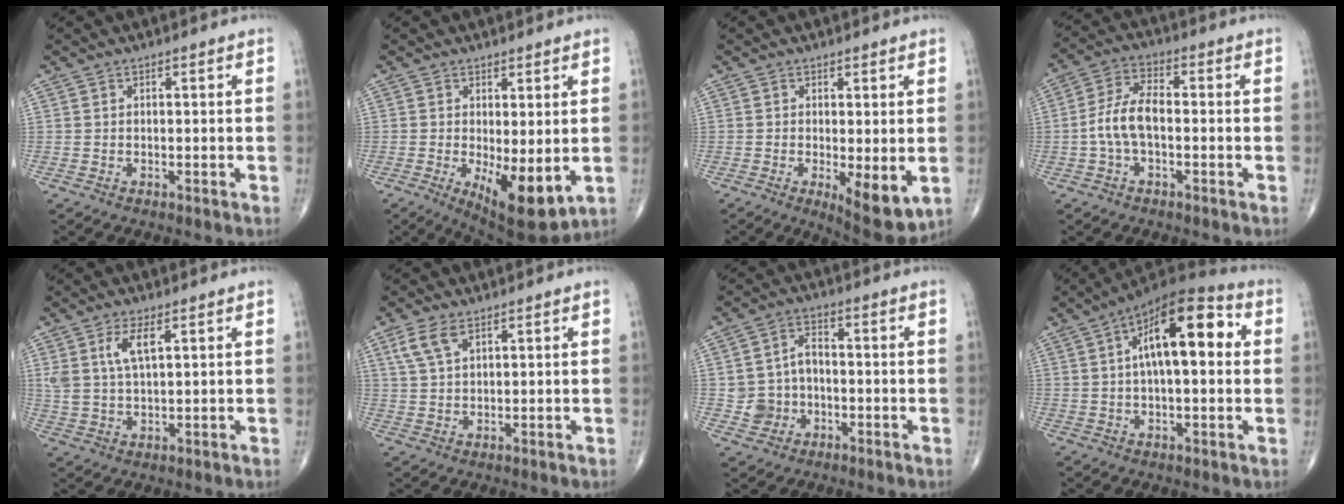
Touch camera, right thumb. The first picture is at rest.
{"total": 10.2, "force": [-1.7, 3.8, 9.3], "torque": [-0.137, -0.028, -0.014]}
{"total": 6.4, "force": [-1.1, 2.3, 5.9], "torque": [-0.086, -0.020, -0.011]}
{"total": 7.7, "force": [-1.2, 3.8, 6.6], "torque": [-0.142, 0.027, -0.029]}
{"total": 5.9, "force": [2.5, 2.2, 4.8], "torque": [-0.100, -0.006, 0.057]}
{"total": 5.0, "force": [2.7, 2.4, 3.5], "torque": [-0.077, 0.002, 0.061]}
{"total": 6.6, "force": [-1.6, 5.9, 2.6], "torque": [-0.024, 0.026, -0.029]}
{"total": 16.8, "force": [3.5, 7.0, 14.8], "torque": [-0.215, 0.030, 0.044]}